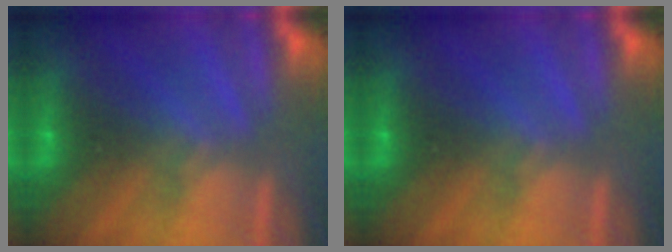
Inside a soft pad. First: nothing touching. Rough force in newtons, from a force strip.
{"total": 0.0}